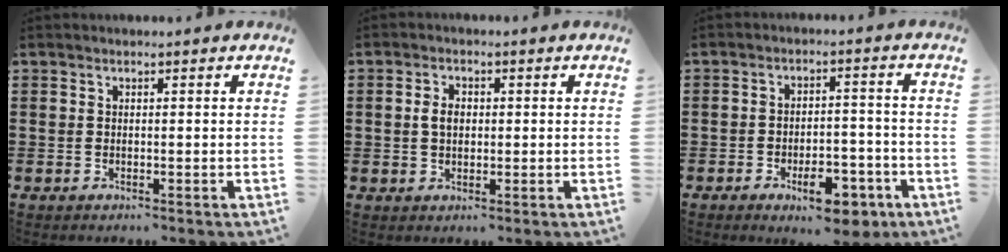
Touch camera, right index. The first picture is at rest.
{"total": 2.9, "force": [0.3, 1.9, 2.2], "torque": [-0.045, 0.011, 0.004]}
{"total": 8.1, "force": [-4.8, 3.1, 5.8], "torque": [-0.077, 0.012, -0.078]}